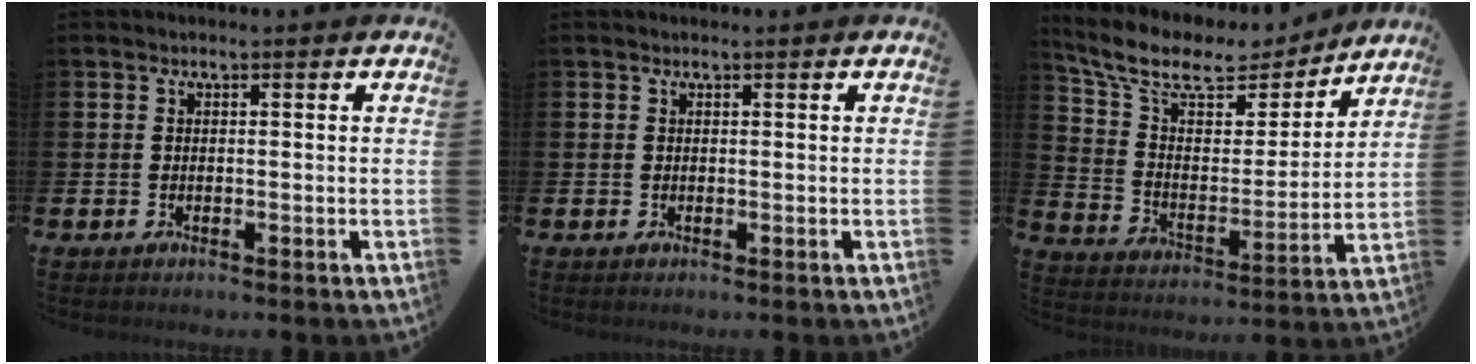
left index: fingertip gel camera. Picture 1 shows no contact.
{"total": 0.0}
{"total": 10.4, "force": [8.6, 4.3, 4.1], "torque": [-0.130, -0.048, 0.148]}